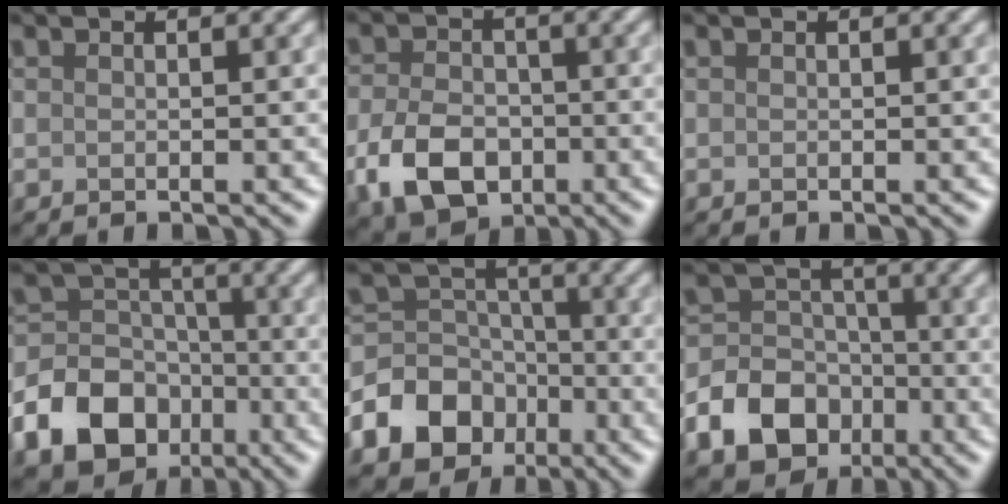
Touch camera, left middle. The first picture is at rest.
{"total": 6.6, "force": [-2.4, 4.6, 4.0], "torque": [-0.087, -0.008, -0.053]}
{"total": 0.0}
{"total": 11.3, "force": [-5.2, 8.9, 4.7], "torque": [-0.092, -0.027, -0.120]}
{"total": 12.0, "force": [-5.5, 9.8, 4.1], "torque": [-0.091, -0.027, -0.117]}
{"total": 9.9, "force": [-4.5, 7.9, 3.8], "torque": [-0.061, -0.020, -0.106]}